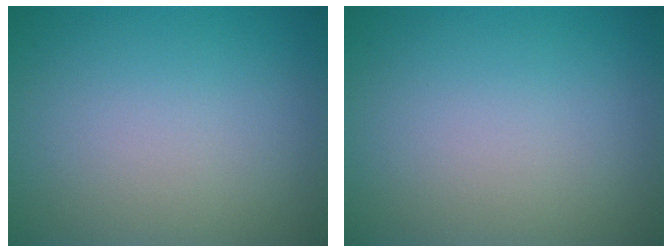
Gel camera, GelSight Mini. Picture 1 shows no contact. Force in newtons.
{"total": 0.0}